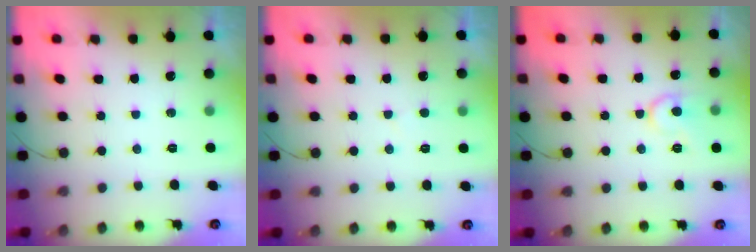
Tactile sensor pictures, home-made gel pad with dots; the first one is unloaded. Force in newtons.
{"total": 2.2, "press": 2.2, "slide": 0.3}
{"total": 10.1, "press": 10.1, "slide": 1.0}